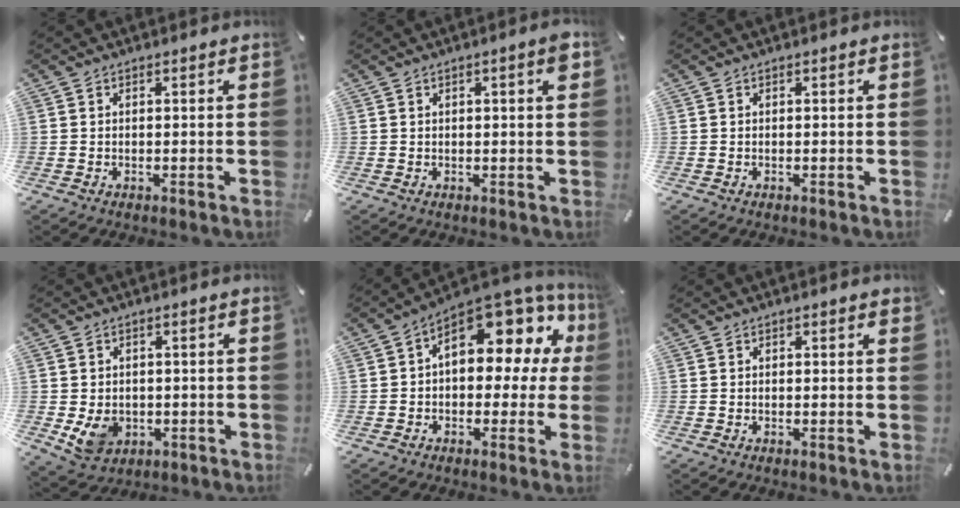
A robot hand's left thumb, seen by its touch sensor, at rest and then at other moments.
{"total": 3.3, "force": [1.0, 0.7, 3.1], "torque": [-0.044, -0.003, 0.012]}
{"total": 0.0}
{"total": 6.7, "force": [-0.7, 5.7, 3.5], "torque": [-0.080, 0.000, -0.013]}
{"total": 13.1, "force": [5.9, 7.5, 9.0], "torque": [-0.113, -0.052, 0.100]}
{"total": 0.5, "force": [0.3, 0.3, 0.4], "torque": [-0.006, 0.002, 0.004]}